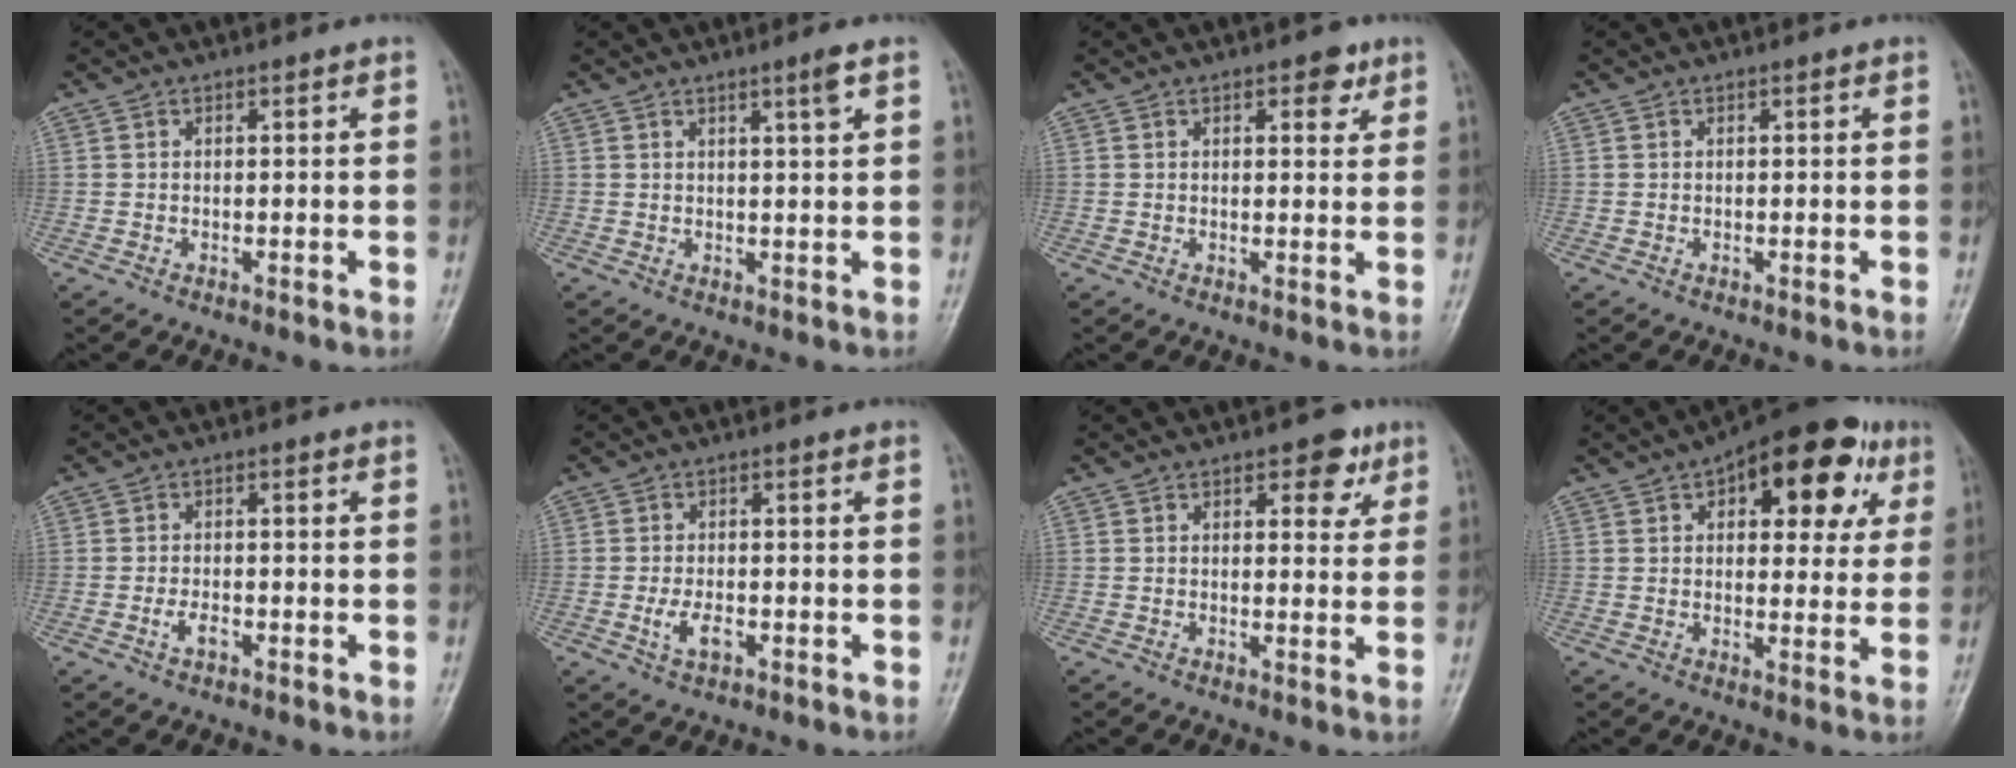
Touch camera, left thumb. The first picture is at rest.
{"total": 2.7, "force": [1.5, -0.2, 2.2], "torque": [-0.036, -0.009, 0.027]}
{"total": 3.5, "force": [1.9, 1.7, 2.3], "torque": [-0.014, -0.006, 0.022]}
{"total": 0.0}
{"total": 2.2, "force": [-1.0, 1.1, 1.6], "torque": [-0.032, 0.007, -0.019]}
{"total": 3.7, "force": [-1.3, 1.9, 2.9], "torque": [-0.058, 0.003, -0.021]}
{"total": 5.2, "force": [2.7, 2.9, 3.4], "torque": [-0.015, -0.009, 0.029]}
{"total": 17.6, "force": [7.3, 8.9, 13.3], "torque": [-0.128, 0.001, 0.090]}